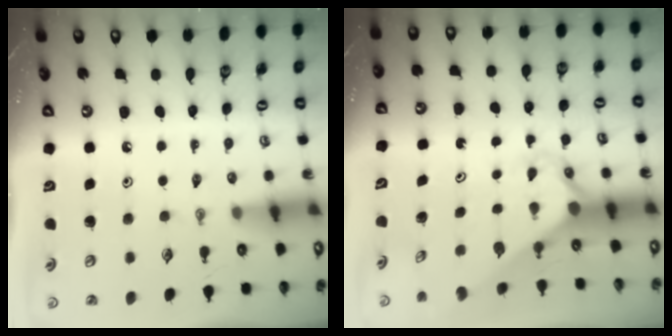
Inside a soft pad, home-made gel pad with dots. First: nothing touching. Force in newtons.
{"total": 2.6, "press": 2.6, "slide": 0.2}